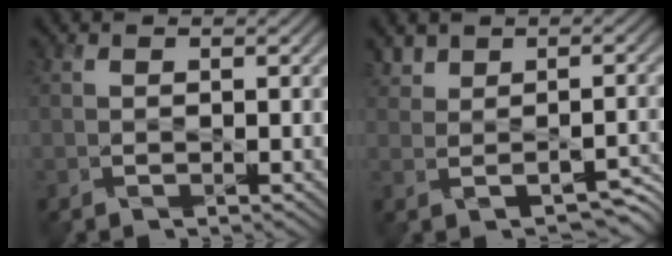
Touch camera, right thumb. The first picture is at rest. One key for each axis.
{"total": 3.2, "fx": 1.1, "fy": 2.5, "fz": 1.6, "tx": -0.021, "ty": -0.013, "tz": 0.027}